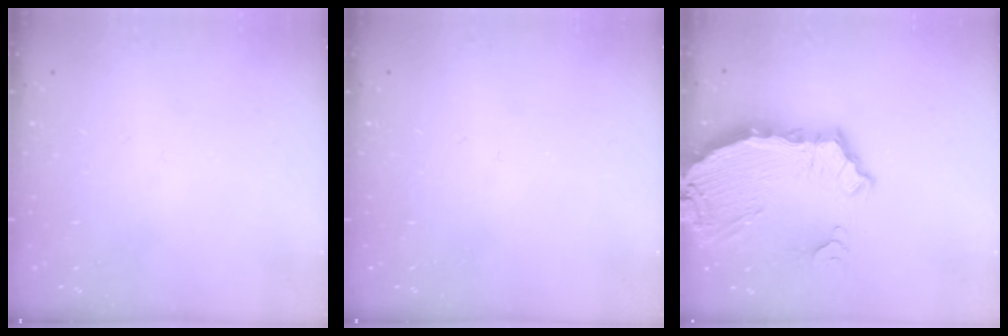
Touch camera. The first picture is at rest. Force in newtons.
{"total": 0.0}
{"total": 9.3, "press": 8.8, "slide": 3.1}